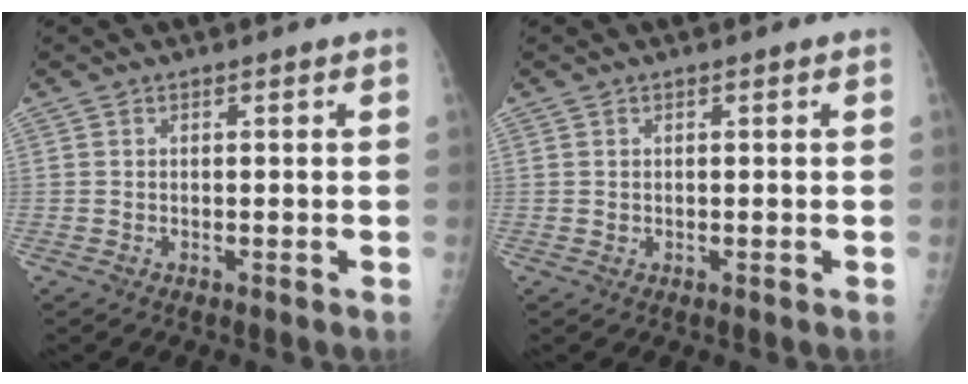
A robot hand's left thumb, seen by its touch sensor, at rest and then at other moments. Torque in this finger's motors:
{"motor_torque": [-0.19, 0.04, 0.02, -0.13, -0.01]}